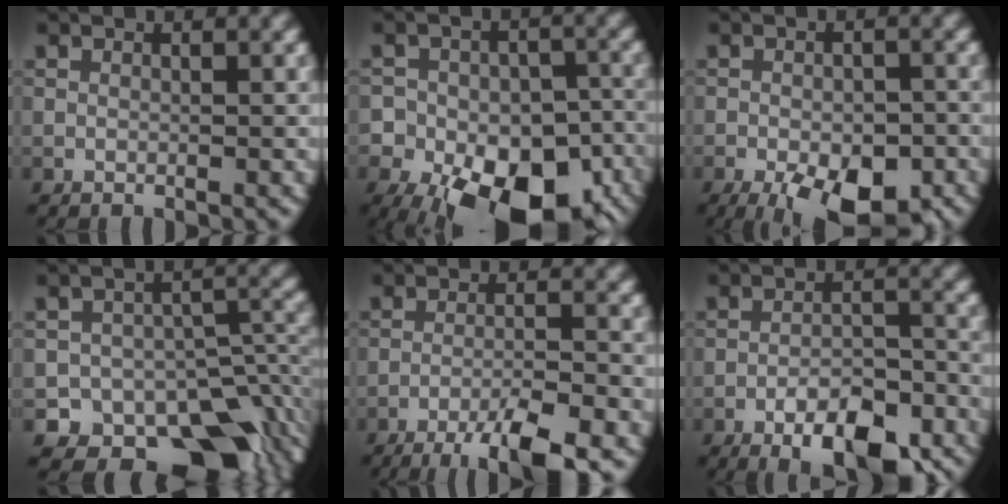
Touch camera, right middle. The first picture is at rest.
{"total": 17.9, "force": [-10.0, 11.6, 9.2], "torque": [-0.130, -0.042, -0.147]}
{"total": 8.5, "force": [-4.7, 3.5, 6.2], "torque": [-0.093, -0.013, -0.069]}
{"total": 12.7, "force": [-8.6, 7.5, 5.5], "torque": [-0.057, 0.000, -0.110]}
{"total": 7.2, "force": [-4.9, 1.1, 5.1], "torque": [-0.079, -0.004, -0.081]}
{"total": 7.6, "force": [-4.8, 2.6, 5.4], "torque": [-0.079, 0.002, -0.075]}